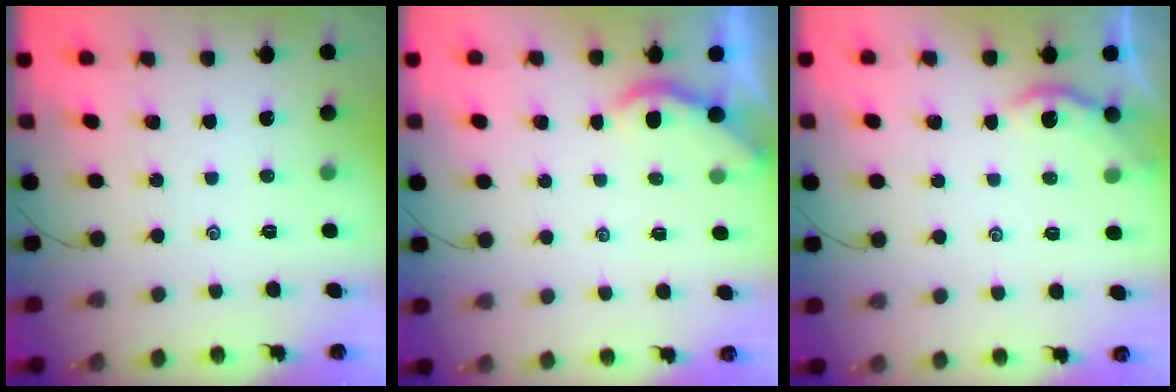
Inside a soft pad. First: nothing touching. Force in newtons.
{"total": 2.2, "press": 2.2, "slide": 0.1}
{"total": 2.2, "press": 2.2, "slide": 0.2}